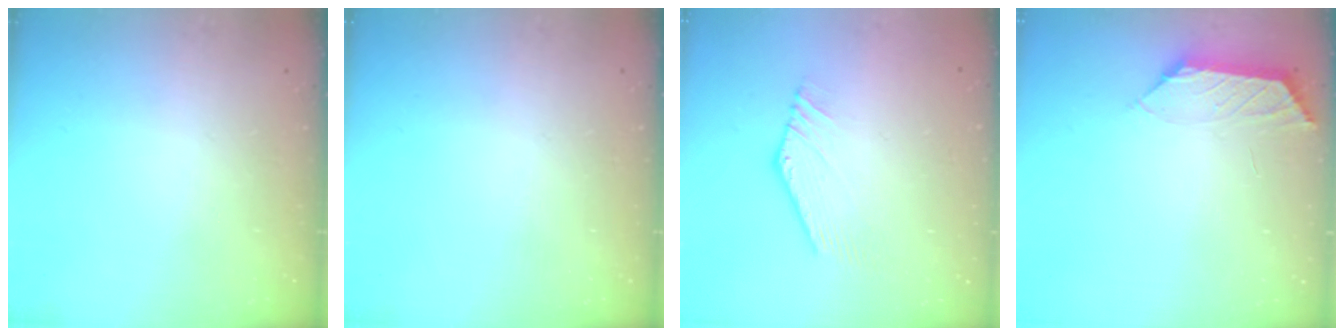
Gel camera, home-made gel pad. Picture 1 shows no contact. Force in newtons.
{"total": 0.0}
{"total": 3.1, "press": 3.1, "slide": 0.2}
{"total": 1.7, "press": 1.6, "slide": 0.5}